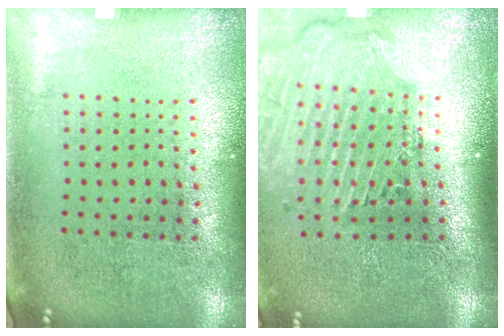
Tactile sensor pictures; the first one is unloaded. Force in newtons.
{"total": 2.8, "press": 2.3, "slide": 1.7}